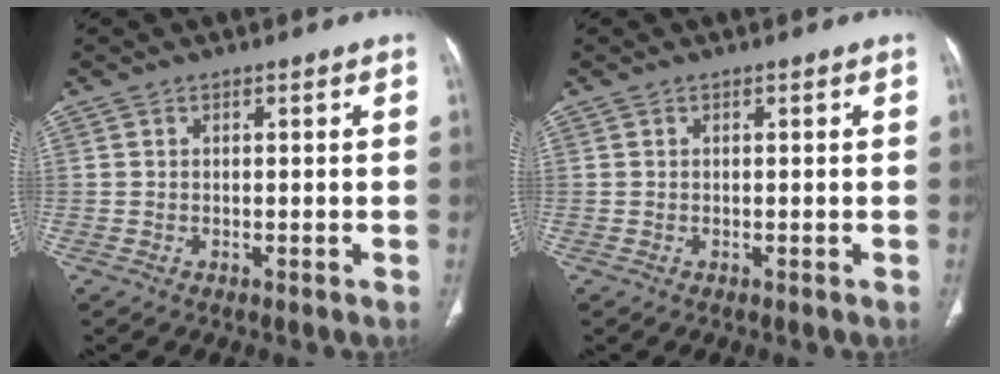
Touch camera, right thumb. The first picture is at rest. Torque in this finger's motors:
{"motor_torque": [1.61, 1.61, 0.00, 0.00, -0.01]}